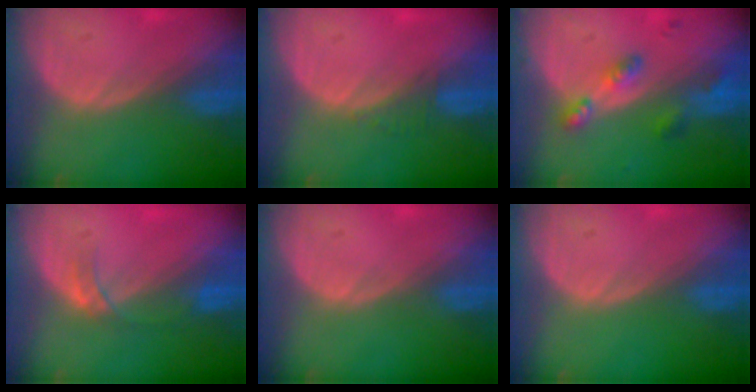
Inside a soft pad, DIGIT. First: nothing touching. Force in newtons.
{"total": 1.3, "press": 1.2, "slide": 0.4}
{"total": 5.2, "press": 4.8, "slide": 1.8}
{"total": 3.0, "press": 2.7, "slide": 1.3}
{"total": 0.0}
{"total": 0.0}